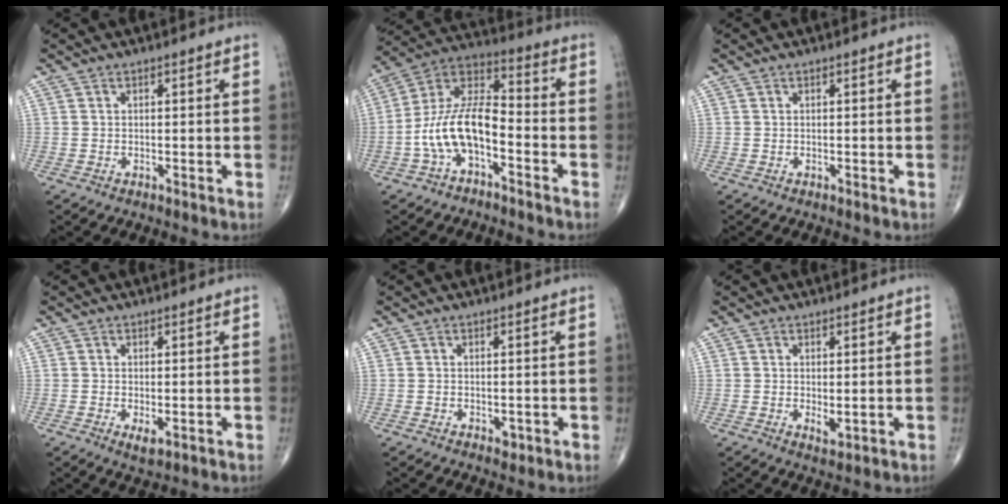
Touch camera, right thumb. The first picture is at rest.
{"total": 13.1, "force": [-4.4, 6.1, 10.7], "torque": [-0.205, 0.062, -0.090]}
{"total": 0.0}
{"total": 2.2, "force": [-0.5, 1.0, 1.9], "torque": [-0.033, -0.006, -0.004]}
{"total": 1.2, "force": [-0.3, 0.8, 0.8], "torque": [-0.007, -0.002, -0.003]}
{"total": 2.0, "force": [0.0, 0.9, 1.8], "torque": [-0.030, -0.008, 0.004]}